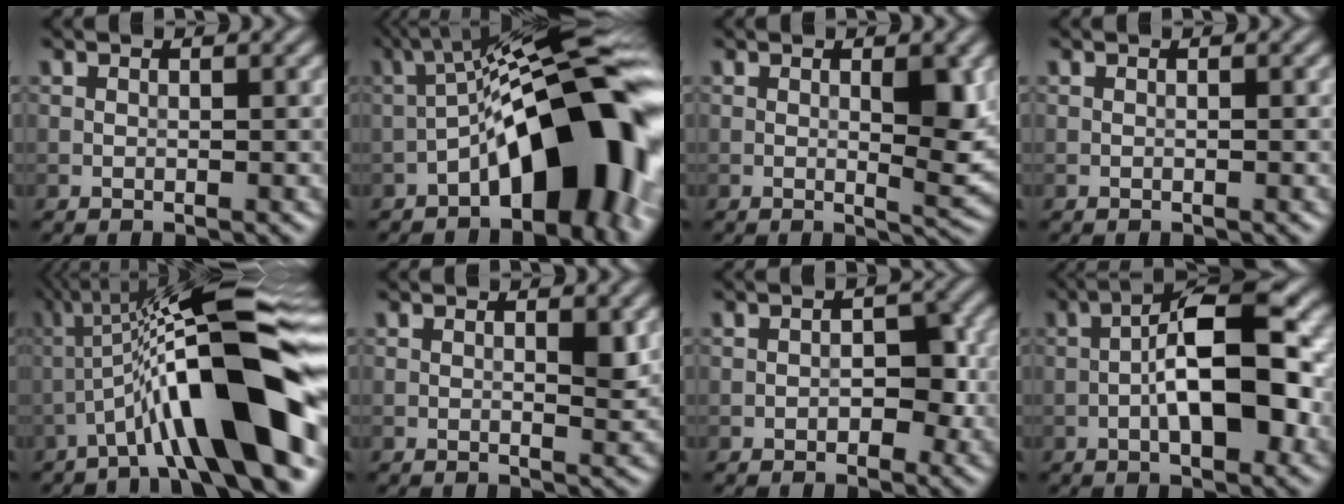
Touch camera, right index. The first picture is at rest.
{"total": 13.2, "force": [-4.5, 4.4, 11.6], "torque": [-0.161, 0.035, -0.074]}
{"total": 3.9, "force": [0.5, 1.1, 3.7], "torque": [-0.051, -0.007, 0.010]}
{"total": 0.0}
{"total": 13.5, "force": [-3.5, 2.5, 12.7], "torque": [-0.204, 0.027, -0.054]}
{"total": 1.8, "force": [0.3, 0.4, 1.7], "torque": [-0.026, -0.004, 0.003]}
{"total": 2.5, "force": [-0.6, 1.5, 1.9], "torque": [-0.017, 0.001, -0.010]}
{"total": 9.0, "force": [-1.6, 2.9, 8.4], "torque": [-0.127, 0.021, -0.030]}